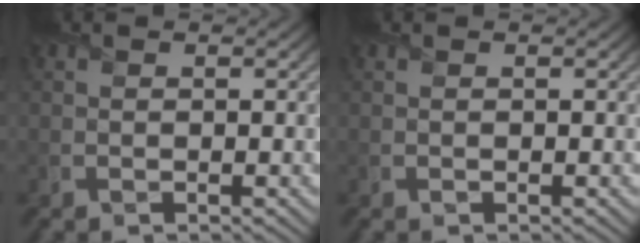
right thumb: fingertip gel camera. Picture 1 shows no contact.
{"total": 0.0}